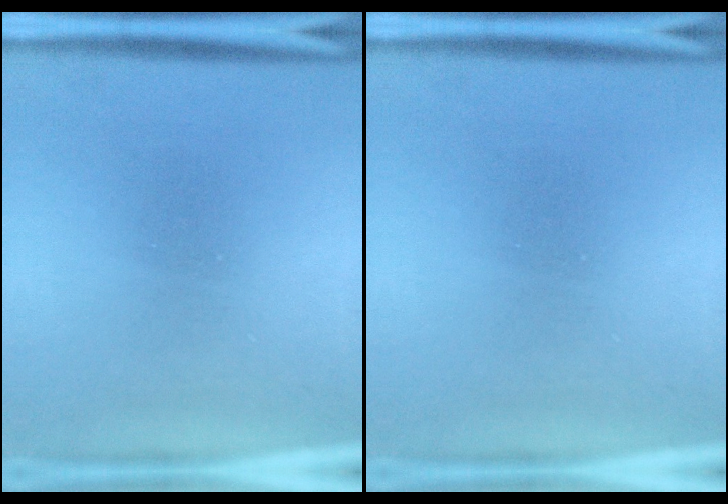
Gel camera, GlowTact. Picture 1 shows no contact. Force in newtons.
{"total": 0.0}